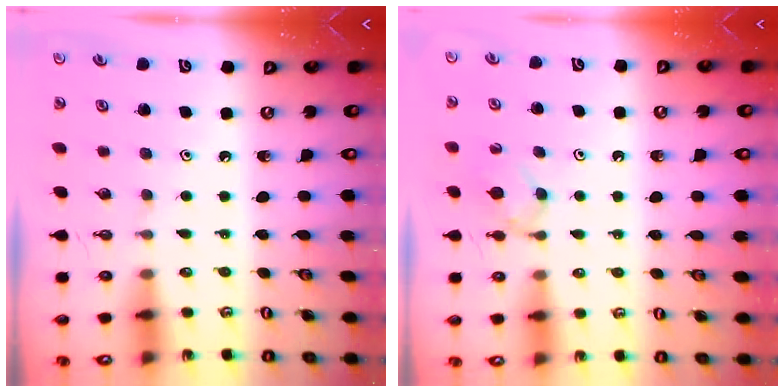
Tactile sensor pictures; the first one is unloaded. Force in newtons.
{"total": 3.0, "press": 2.9, "slide": 0.7}